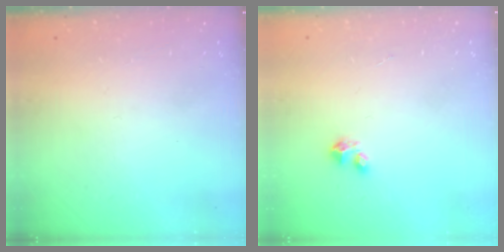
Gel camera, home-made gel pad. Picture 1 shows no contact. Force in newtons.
{"total": 2.6, "press": 2.6, "slide": 0.1}